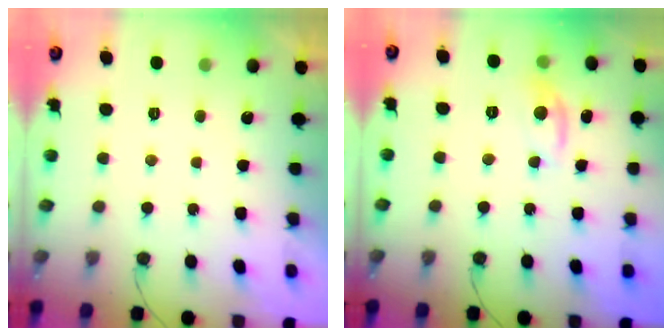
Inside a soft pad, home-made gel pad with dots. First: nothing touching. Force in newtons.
{"total": 7.0, "press": 7.0, "slide": 0.4}